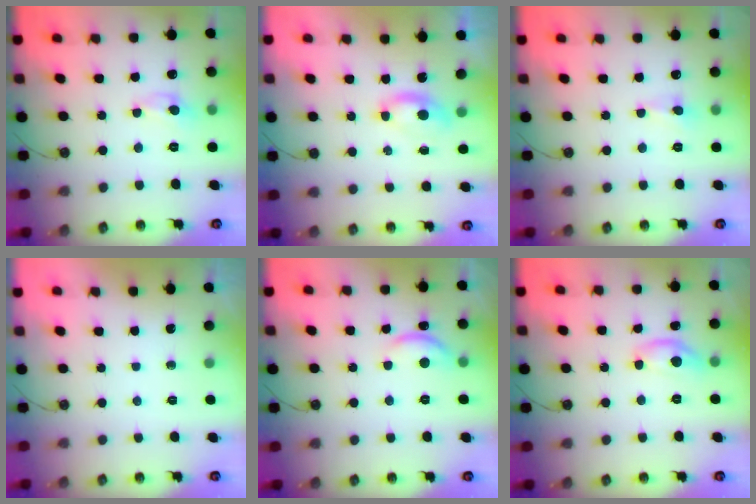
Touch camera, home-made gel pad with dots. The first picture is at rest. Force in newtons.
{"total": 0.8, "press": 0.6, "slide": 0.4}
{"total": 1.2, "press": 1.1, "slide": 0.6}
{"total": 0.0}
{"total": 2.8, "press": 2.8, "slide": 0.3}
{"total": 6.3, "press": 6.3, "slide": 0.4}